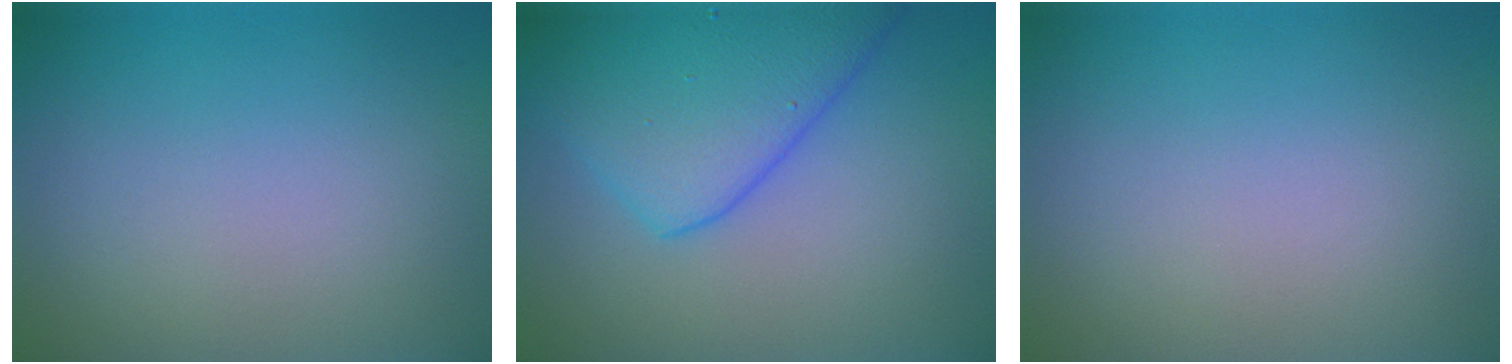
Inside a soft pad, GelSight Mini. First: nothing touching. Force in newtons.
{"total": 7.4, "press": 7.4, "slide": 0.4}
{"total": 0.0}